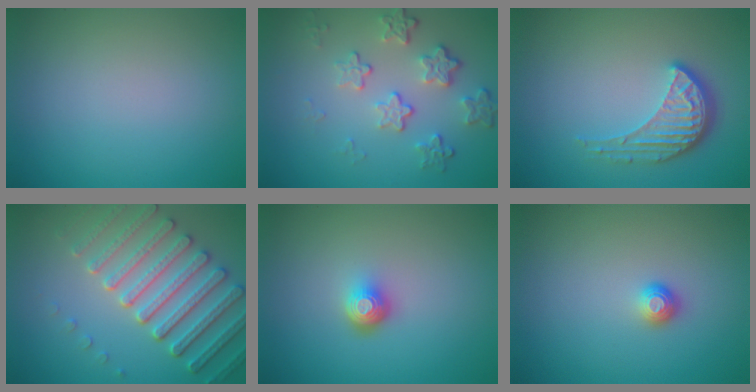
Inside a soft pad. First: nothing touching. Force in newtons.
{"total": 4.3, "press": 3.1, "slide": 2.9}
{"total": 4.3, "press": 3.3, "slide": 2.8}
{"total": 5.9, "press": 5.3, "slide": 2.6}
{"total": 2.0, "press": 1.4, "slide": 1.4}
{"total": 1.1, "press": 1.0, "slide": 0.4}